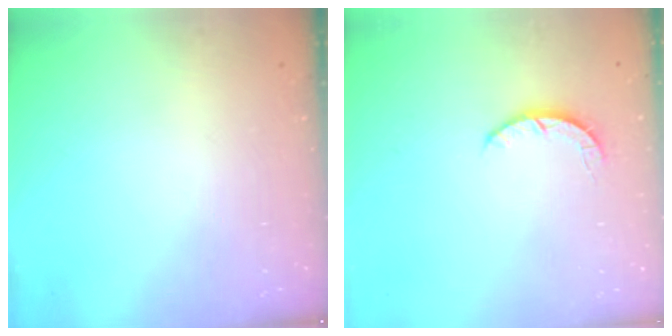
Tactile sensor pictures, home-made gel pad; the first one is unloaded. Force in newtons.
{"total": 2.5, "press": 2.4, "slide": 0.4}